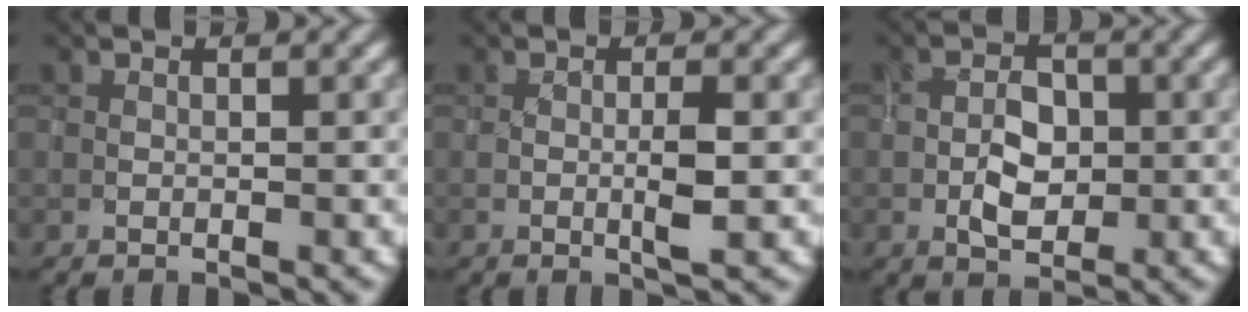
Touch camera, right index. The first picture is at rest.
{"total": 2.1, "force": [-0.2, 0.2, 2.0], "torque": [-0.038, -0.002, -0.007]}
{"total": 3.7, "force": [-0.6, 2.3, 2.8], "torque": [-0.048, 0.002, -0.012]}